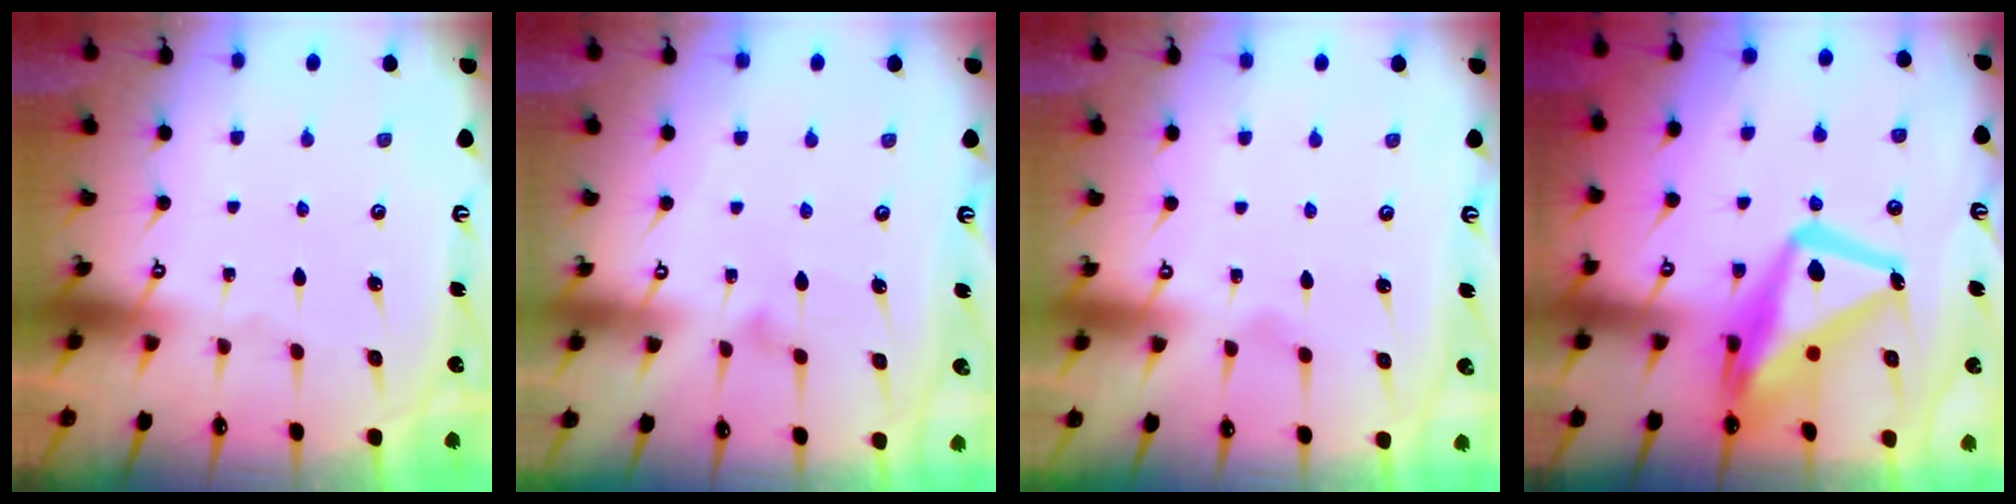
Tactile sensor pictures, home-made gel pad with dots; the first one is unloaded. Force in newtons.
{"total": 6.4, "press": 6.4, "slide": 0.4}
{"total": 3.7, "press": 3.7, "slide": 0.2}
{"total": 18.8, "press": 18.7, "slide": 2.0}